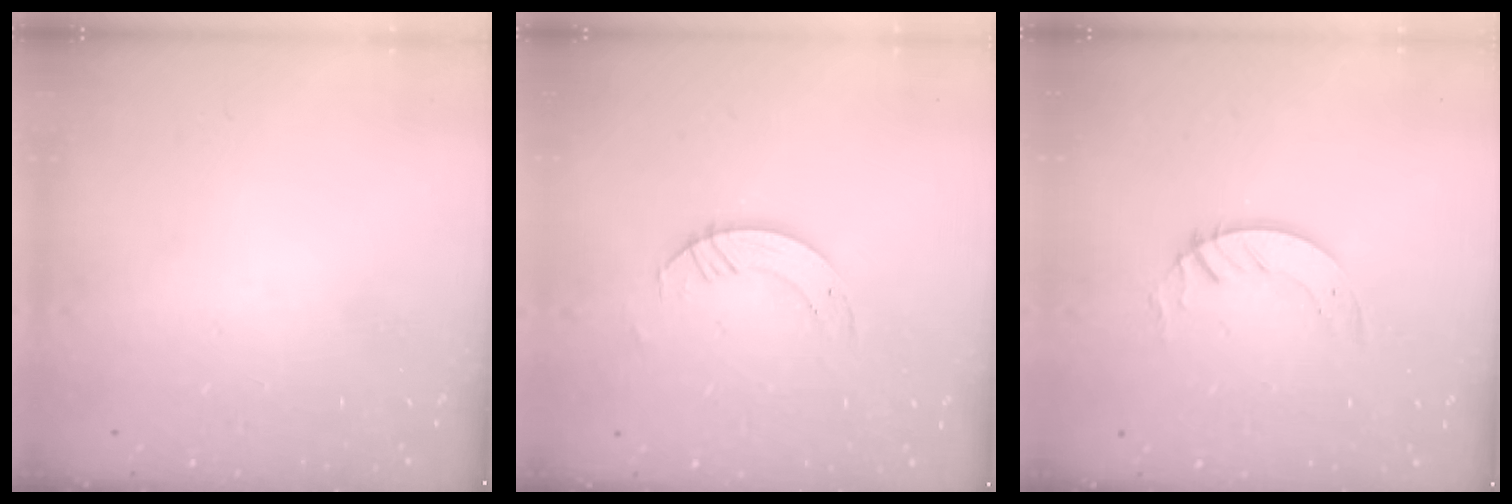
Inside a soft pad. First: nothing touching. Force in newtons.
{"total": 3.9, "press": 3.9, "slide": 0.4}
{"total": 2.8, "press": 2.8, "slide": 0.2}